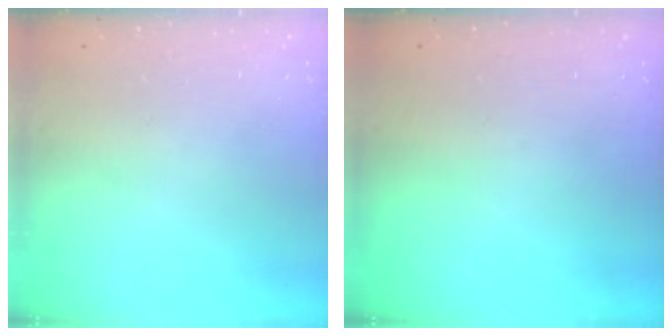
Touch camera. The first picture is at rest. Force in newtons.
{"total": 0.0}